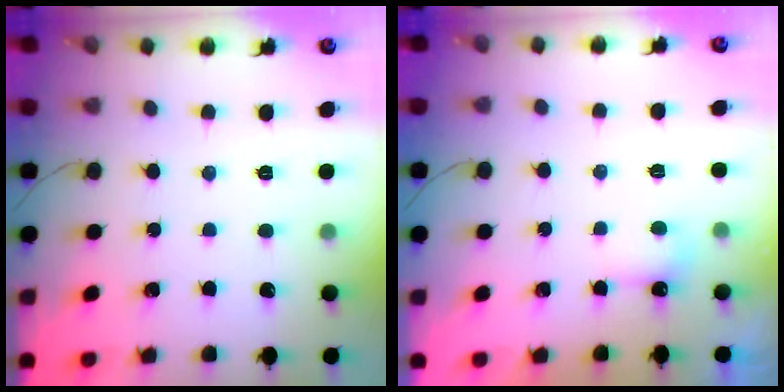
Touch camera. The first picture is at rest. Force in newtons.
{"total": 3.0, "press": 2.9, "slide": 0.8}